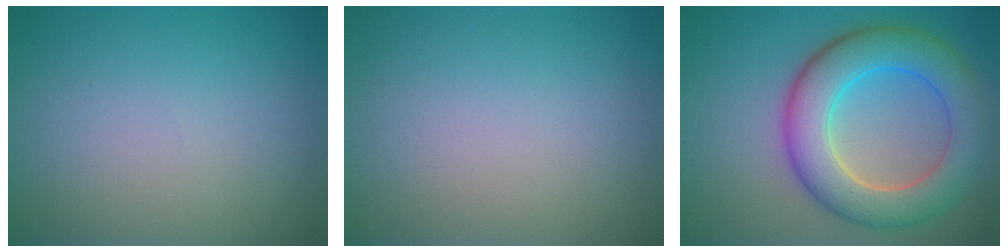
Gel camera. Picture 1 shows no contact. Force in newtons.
{"total": 0.0}
{"total": 8.4, "press": 8.4, "slide": 0.3}